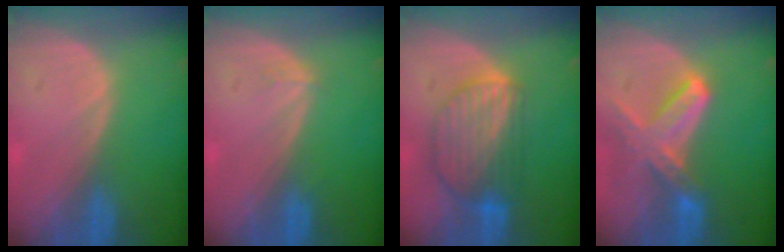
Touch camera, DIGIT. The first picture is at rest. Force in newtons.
{"total": 0.9, "press": 0.8, "slide": 0.2}
{"total": 8.9, "press": 7.7, "slide": 4.4}
{"total": 7.8, "press": 6.9, "slide": 3.6}